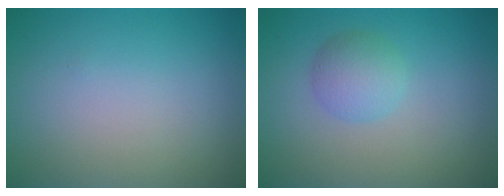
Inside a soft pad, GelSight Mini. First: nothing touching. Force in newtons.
{"total": 2.5, "press": 2.5, "slide": 0.1}